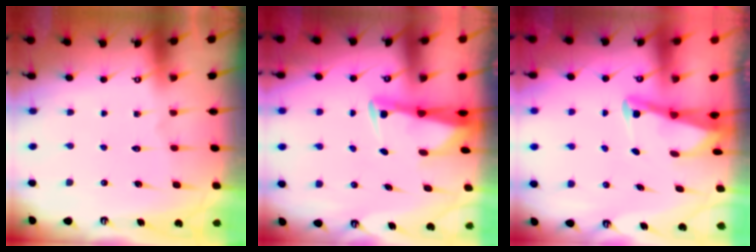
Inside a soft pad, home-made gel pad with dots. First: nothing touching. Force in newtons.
{"total": 2.5, "press": 2.5, "slide": 0.5}
{"total": 3.1, "press": 3.0, "slide": 0.3}